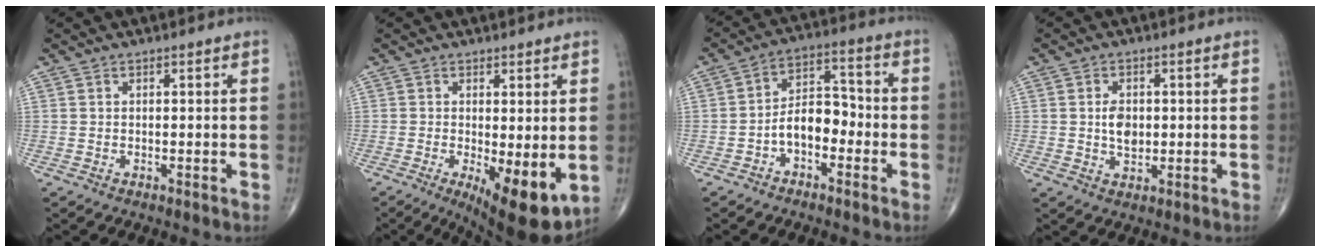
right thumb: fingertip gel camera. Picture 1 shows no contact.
{"total": 10.4, "force": [-2.2, 3.4, 9.6], "torque": [-0.137, -0.025, -0.024]}
{"total": 8.0, "force": [-2.8, 4.8, 5.7], "torque": [-0.076, 0.041, -0.059]}
{"total": 4.3, "force": [0.2, 2.8, 3.2], "torque": [-0.044, -0.002, 0.004]}